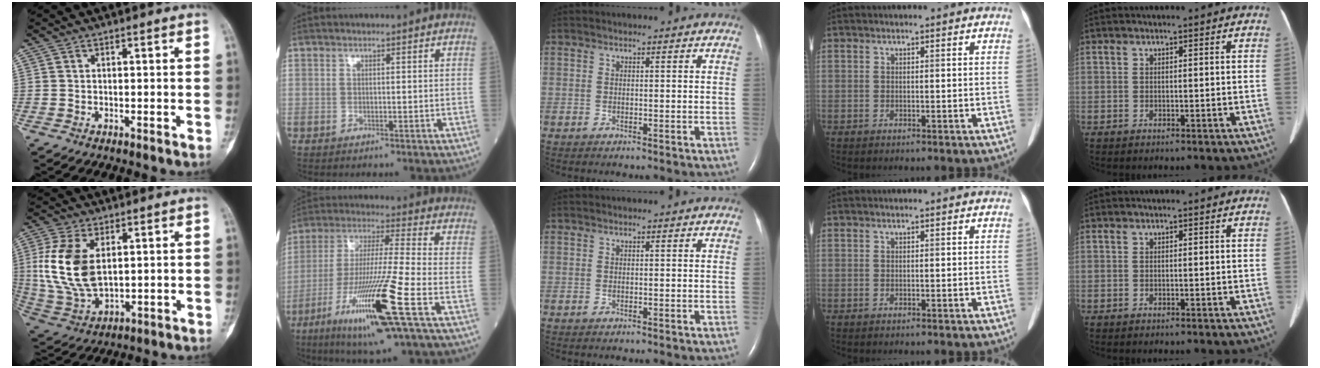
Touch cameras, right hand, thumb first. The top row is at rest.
{"thumb": {"total": 14.3, "force": [2.4, 8.2, 11.4], "torque": [-0.235, -0.010, 0.058]}, "index": {"total": 17.8, "force": [-7.6, -0.4, 16.1], "torque": [-0.330, -0.034, -0.141]}}